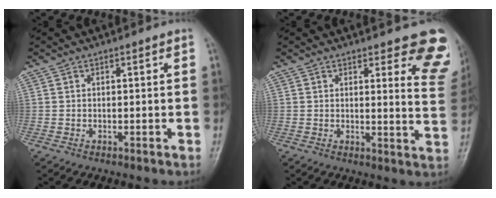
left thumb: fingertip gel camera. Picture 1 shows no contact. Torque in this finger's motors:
{"motor_torque": [0.23, 0.10, -0.03, -0.34, 0.05]}